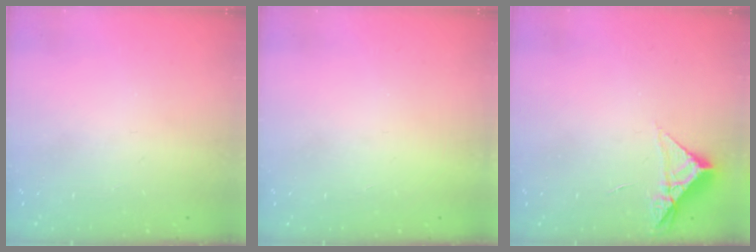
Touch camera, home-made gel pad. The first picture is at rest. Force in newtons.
{"total": 1.5, "press": 1.5, "slide": 0.1}
{"total": 5.2, "press": 5.2, "slide": 0.3}